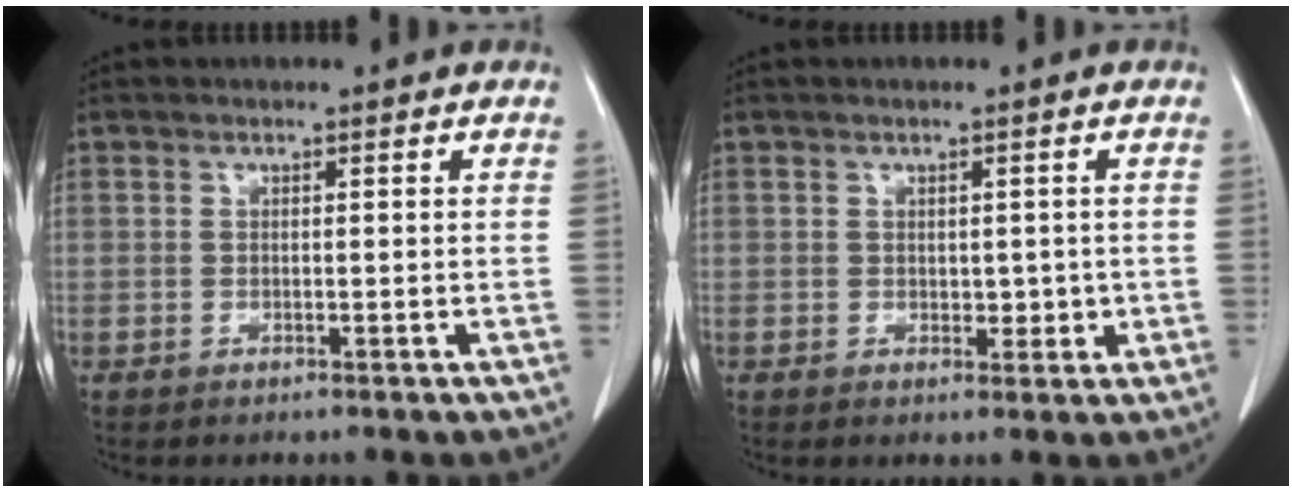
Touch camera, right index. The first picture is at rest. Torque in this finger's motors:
{"motor_torque": [0.12, 0.03, 0.02, 0.02]}